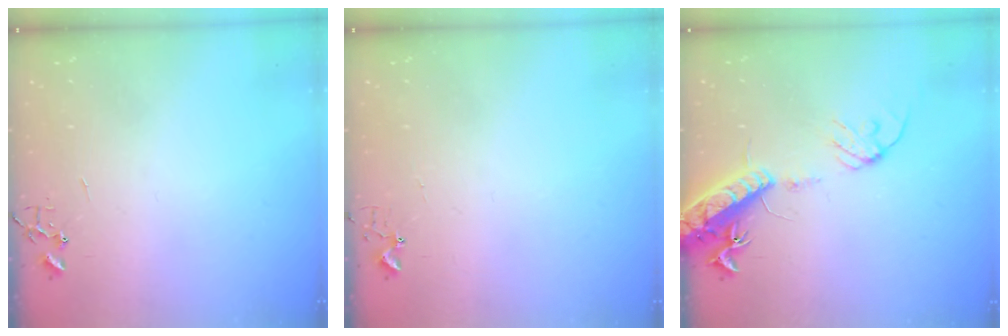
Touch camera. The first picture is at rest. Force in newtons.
{"total": 2.7, "press": 2.7, "slide": 0.3}
{"total": 16.1, "press": 15.7, "slide": 3.6}